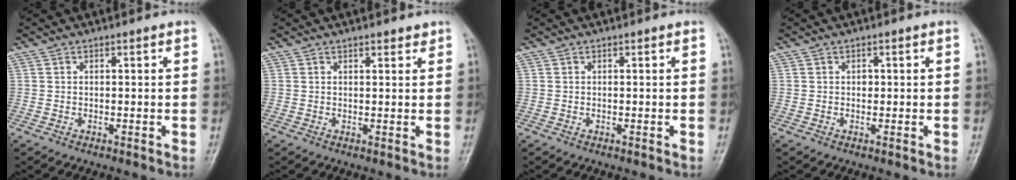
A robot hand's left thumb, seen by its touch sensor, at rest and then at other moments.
{"total": 1.8, "force": [1.5, 0.8, 0.8], "torque": [-0.002, -0.007, 0.017]}
{"total": 0.0}
{"total": 0.8, "force": [0.1, 0.7, 0.4], "torque": [0.000, 0.003, 0.000]}